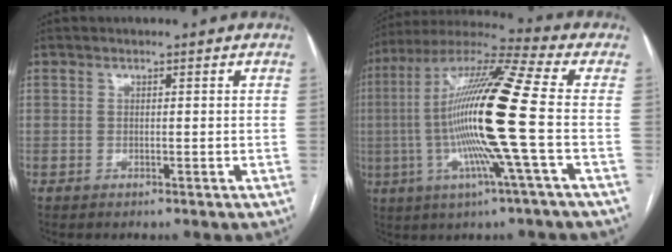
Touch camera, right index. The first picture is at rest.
{"total": 19.1, "force": [-2.3, -1.0, 18.9], "torque": [-0.366, -0.002, -0.061]}